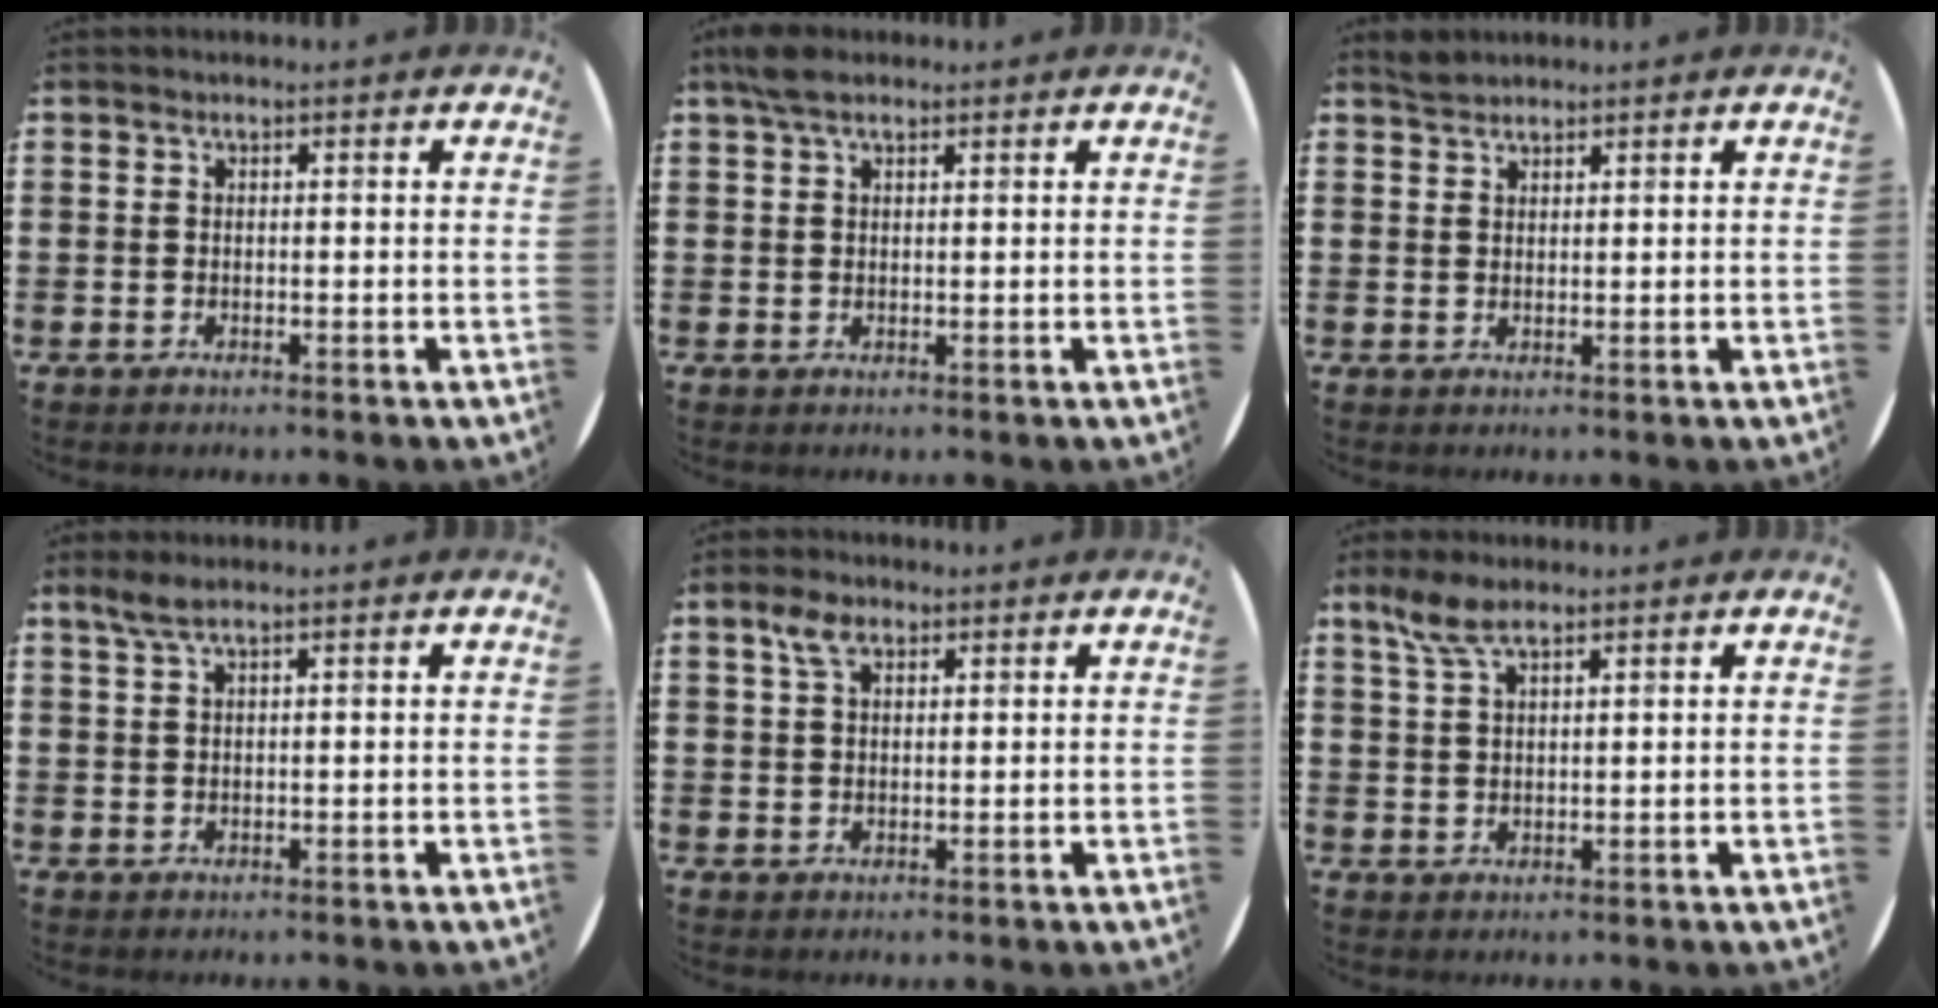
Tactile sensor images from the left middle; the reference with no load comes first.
{"total": 2.8, "force": [2.0, 1.1, 1.7], "torque": [-0.038, 0.007, 0.037]}
{"total": 1.6, "force": [1.6, 0.4, 0.1], "torque": [-0.004, 0.003, 0.031]}
{"total": 2.0, "force": [1.4, 0.2, 1.5], "torque": [-0.031, 0.003, 0.025]}
{"total": 3.3, "force": [2.1, 1.8, 1.9], "torque": [-0.044, 0.008, 0.038]}
{"total": 4.6, "force": [3.1, 1.5, 3.1], "torque": [-0.068, 0.005, 0.057]}